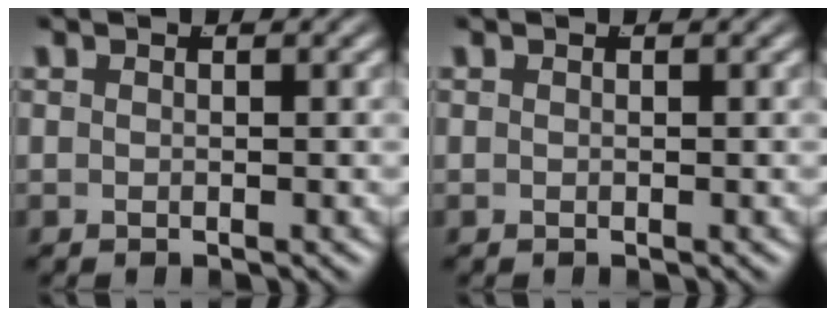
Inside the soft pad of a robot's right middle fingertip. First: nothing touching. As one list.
[{"total": 0.0}]